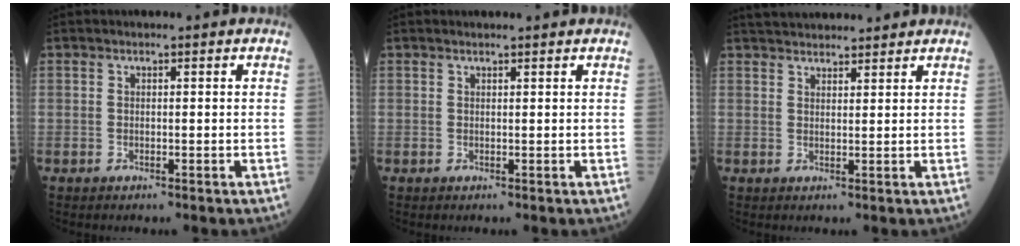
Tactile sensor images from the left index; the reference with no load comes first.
{"total": 1.5, "force": [1.4, -0.1, 0.4], "torque": [-0.009, 0.008, 0.022]}
{"total": 9.5, "force": [9.0, 1.8, 2.5], "torque": [-0.038, 0.030, 0.133]}